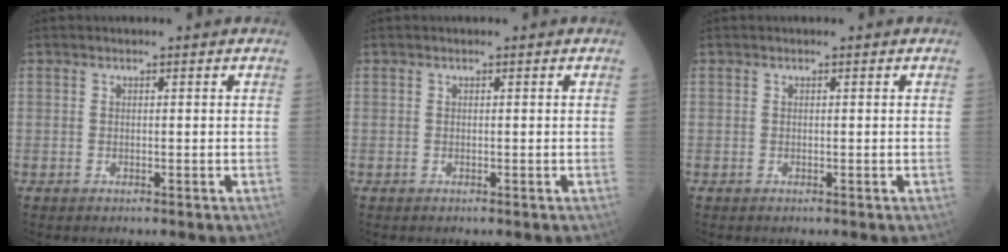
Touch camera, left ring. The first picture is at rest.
{"total": 0.0}
{"total": 0.0}